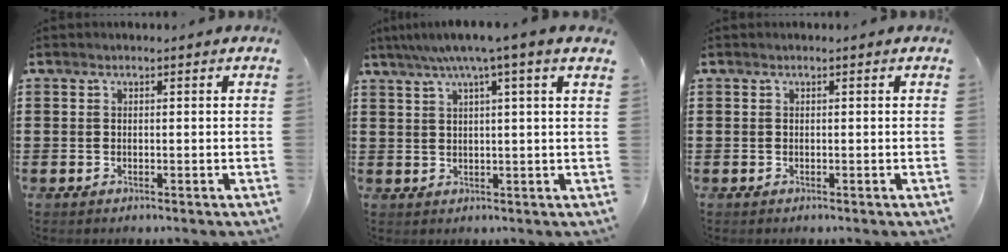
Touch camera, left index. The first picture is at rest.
{"total": 4.9, "force": [3.1, -0.7, 3.8], "torque": [-0.081, -0.004, 0.050]}
{"total": 0.0}